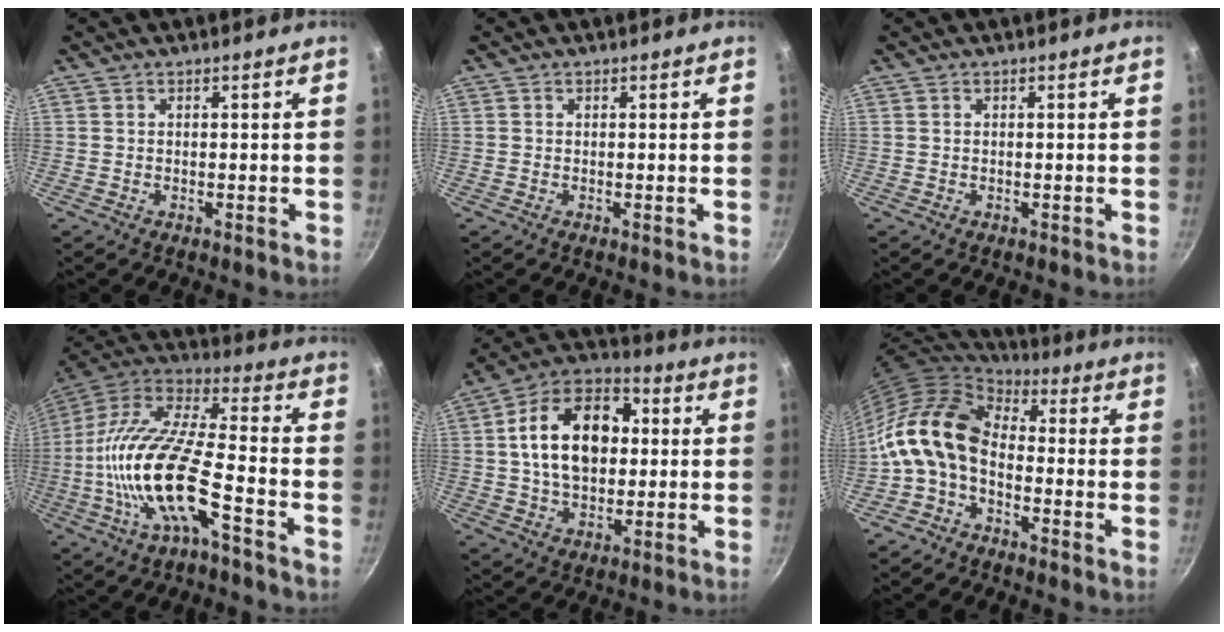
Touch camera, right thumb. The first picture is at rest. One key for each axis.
{"total": 0.0}
{"total": 0.0}
{"total": 19.9, "fx": -6.7, "fy": 6.3, "fz": 17.6, "tx": -0.335, "ty": 0.049, "tz": -0.143}
{"total": 18.0, "fx": 2.2, "fy": 12.1, "fz": 13.1, "tx": -0.185, "ty": 0.026, "tz": 0.022}
{"total": 14.0, "fx": -1.9, "fy": 9.2, "fz": 10.4, "tx": -0.184, "ty": 0.034, "tz": -0.056}